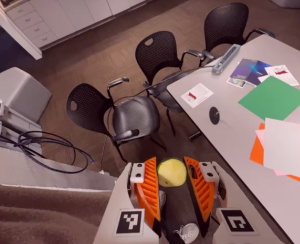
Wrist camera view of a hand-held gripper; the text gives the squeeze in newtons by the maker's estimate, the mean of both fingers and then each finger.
{"total": 8.4, "left": 8.5, "right": 8.2}